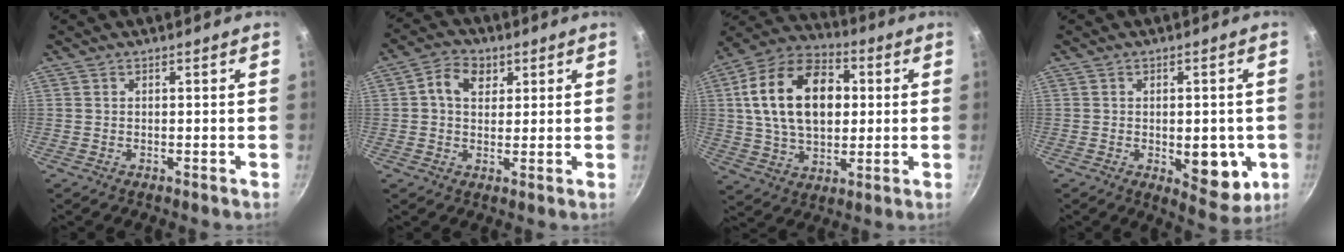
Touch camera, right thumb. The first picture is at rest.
{"total": 6.3, "force": [2.0, 4.8, 3.6], "torque": [-0.041, 0.001, 0.024]}
{"total": 20.7, "force": [3.3, 13.7, 15.2], "torque": [-0.235, 0.017, 0.047]}
{"total": 10.2, "force": [-2.0, 5.2, 8.6], "torque": [-0.077, -0.010, -0.018]}